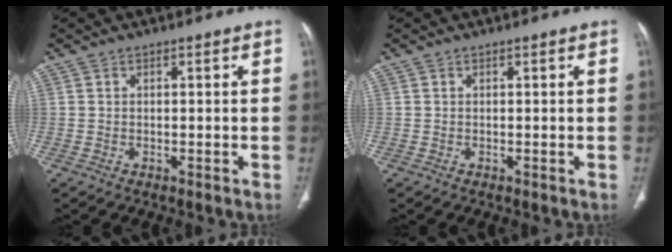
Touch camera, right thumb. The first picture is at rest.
{"total": 0.0}